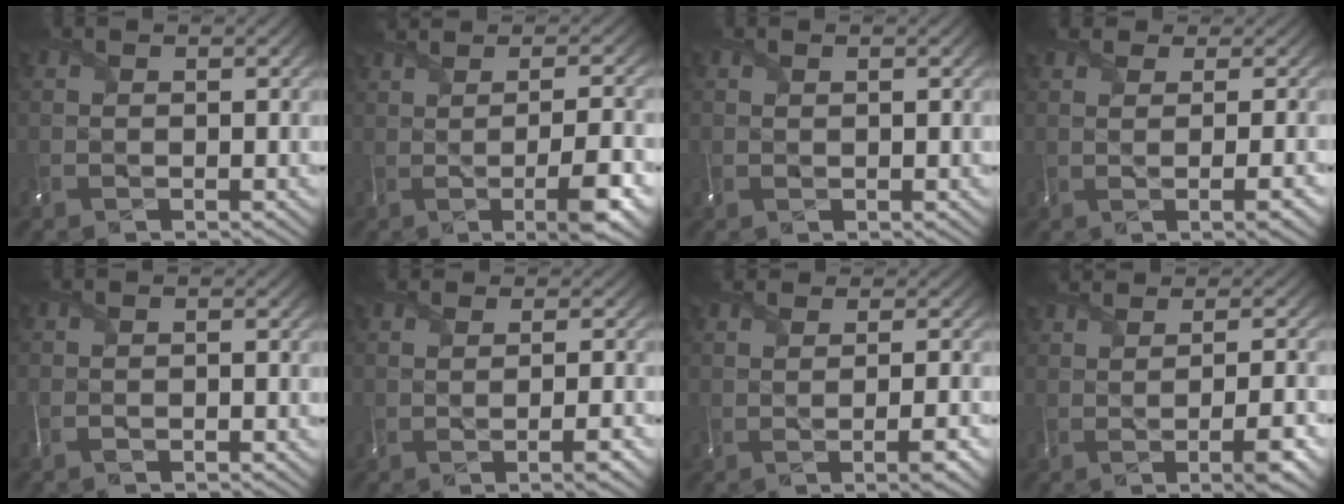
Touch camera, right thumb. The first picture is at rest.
{"total": 5.9, "force": [-0.8, 0.6, 5.8], "torque": [-0.070, 0.017, -0.015]}
{"total": 0.0}
{"total": 5.4, "force": [2.4, 1.9, 4.5], "torque": [-0.054, 0.031, 0.014]}
{"total": 1.2, "force": [-1.0, -0.4, -0.4], "torque": [0.010, 0.000, -0.021]}
{"total": 2.7, "force": [0.4, 0.7, 2.6], "torque": [-0.027, 0.013, -0.014]}
{"total": 3.4, "force": [0.8, 0.9, 3.2], "torque": [-0.031, 0.017, -0.008]}
{"total": 3.7, "force": [0.2, 0.5, 3.7], "torque": [-0.043, 0.014, -0.002]}